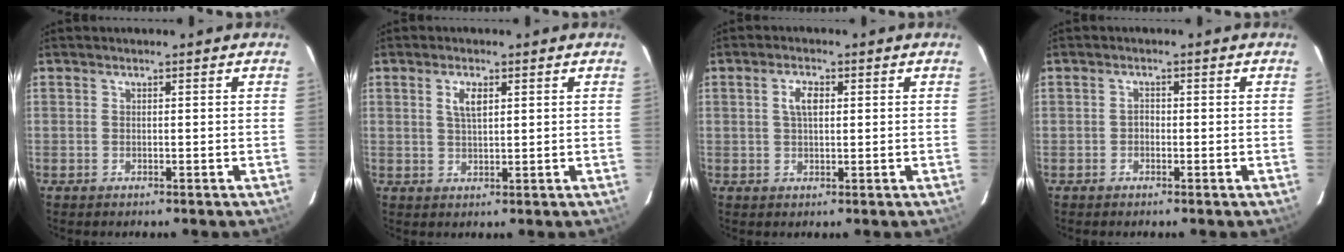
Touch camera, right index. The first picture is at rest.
{"total": 3.3, "force": [1.3, 1.3, 2.7], "torque": [-0.052, 0.002, 0.025]}
{"total": 3.4, "force": [0.9, 1.7, 2.8], "torque": [-0.055, 0.008, 0.018]}
{"total": 1.0, "force": [-0.5, 0.7, 0.3], "torque": [-0.005, 0.003, -0.010]}